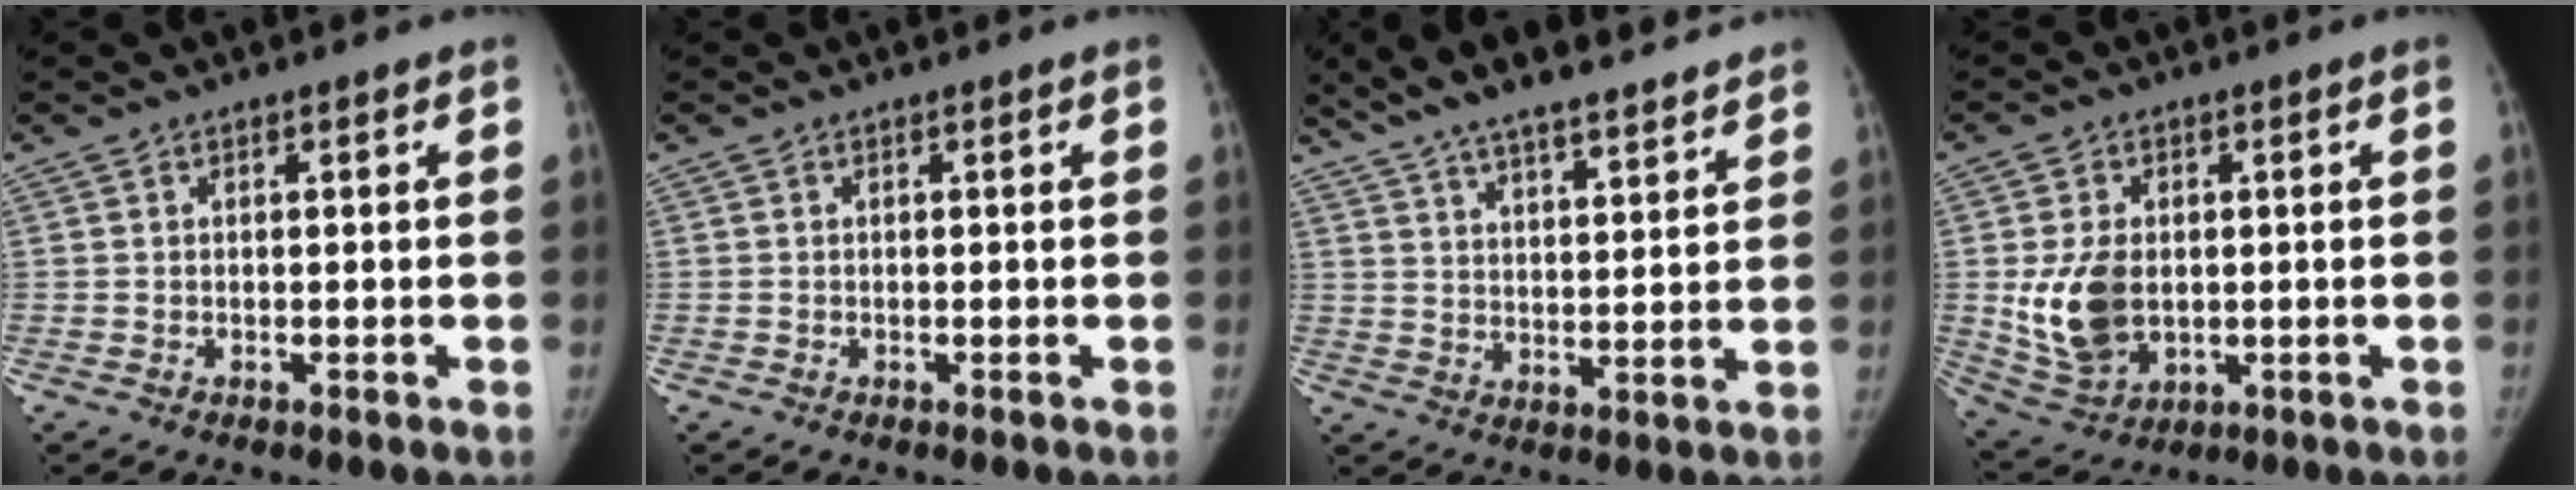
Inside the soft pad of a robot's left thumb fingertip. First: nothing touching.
{"total": 0.0}
{"total": 18.4, "force": [14.7, 4.6, 10.1], "torque": [-0.150, -0.024, 0.232]}
{"total": 10.9, "force": [0.1, 7.5, 7.9], "torque": [-0.135, -0.009, 0.018]}